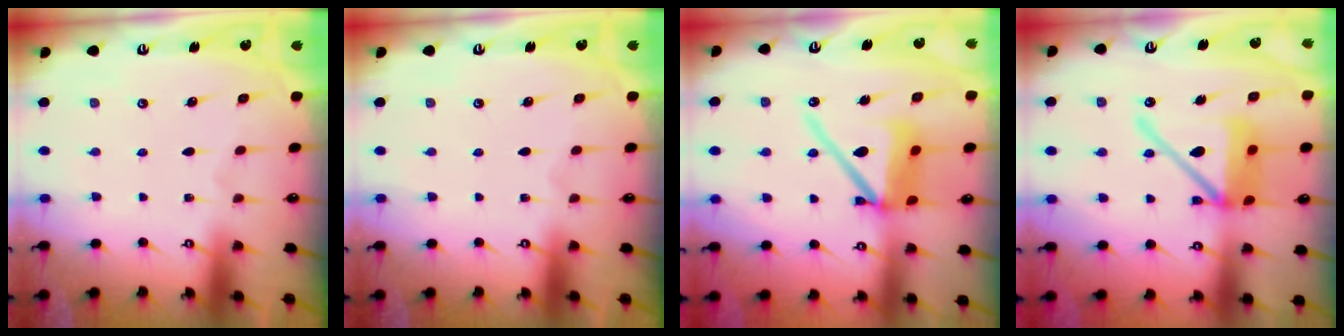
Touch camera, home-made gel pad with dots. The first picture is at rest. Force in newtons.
{"total": 0.0}
{"total": 14.8, "press": 14.6, "slide": 2.2}
{"total": 15.5, "press": 15.4, "slide": 2.0}